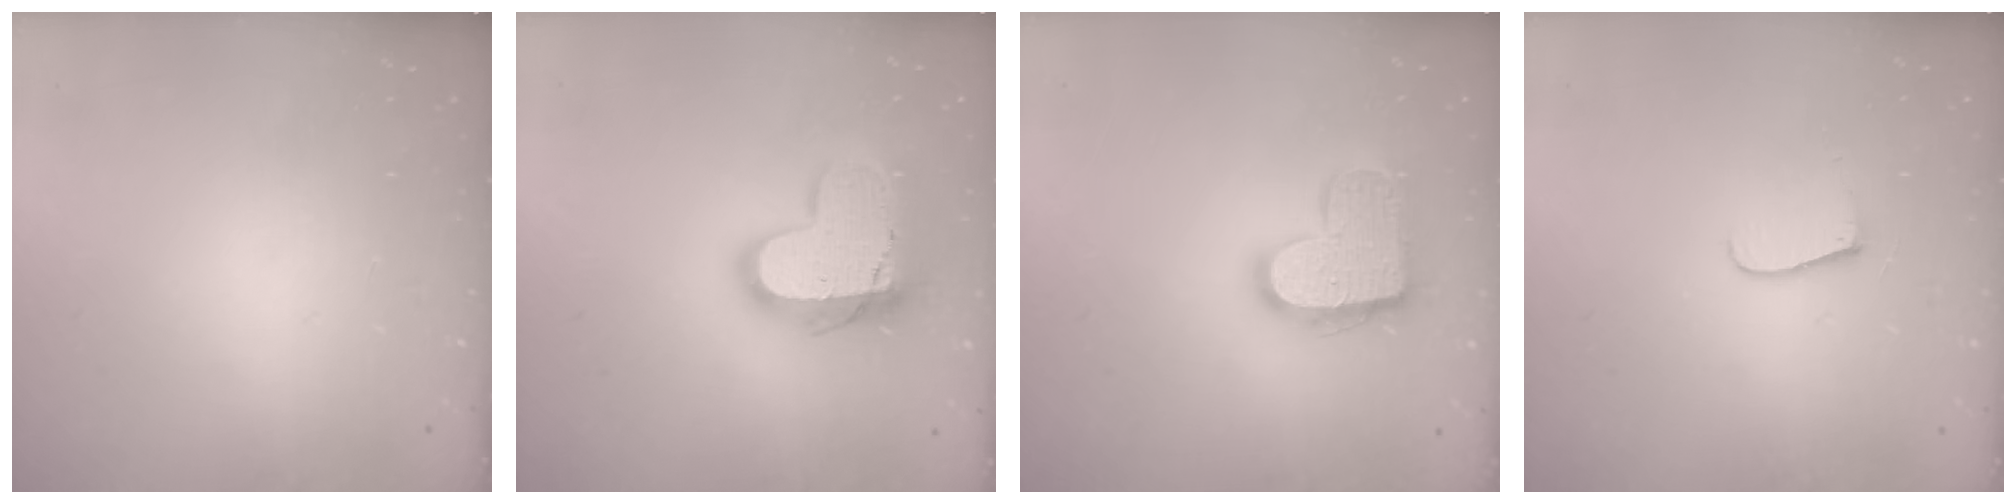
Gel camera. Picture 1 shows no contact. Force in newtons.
{"total": 16.8, "press": 16.7, "slide": 1.4}
{"total": 15.3, "press": 15.3, "slide": 1.1}
{"total": 6.9, "press": 6.9, "slide": 0.7}